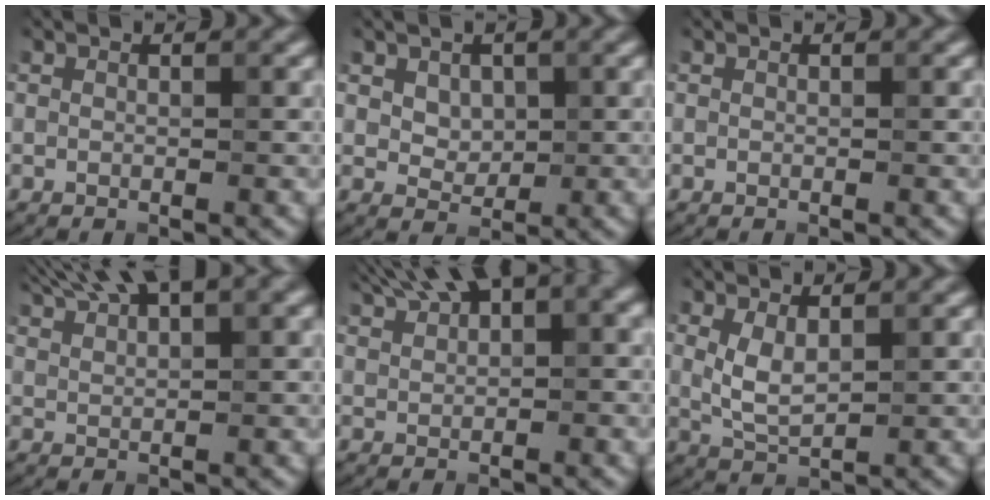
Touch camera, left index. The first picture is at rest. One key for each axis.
{"total": 2.1, "fx": 0.9, "fy": 1.6, "fz": 1.0, "tx": -0.023, "ty": -0.007, "tz": 0.020}
{"total": 0.0}
{"total": 6.3, "fx": 4.8, "fy": 1.2, "fz": 4.0, "tx": -0.065, "ty": 0.018, "tz": 0.083}
{"total": 8.2, "fx": 5.2, "fy": 2.6, "fz": 5.7, "tx": -0.098, "ty": 0.028, "tz": 0.084}
{"total": 2.8, "fx": 0.9, "fy": 1.4, "fz": 2.3, "tx": -0.055, "ty": -0.002, "tz": 0.023}